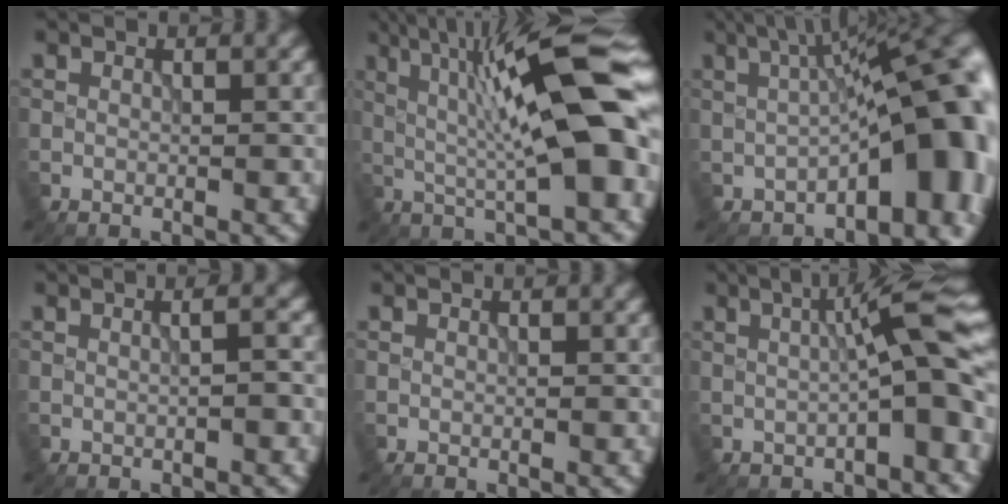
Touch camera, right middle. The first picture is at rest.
{"total": 13.3, "force": [1.6, 2.3, 13.0], "torque": [-0.191, 0.024, 0.014]}
{"total": 14.2, "force": [-1.3, 6.0, 12.8], "torque": [-0.132, 0.015, -0.009]}
{"total": 2.5, "force": [0.4, 1.1, 2.2], "torque": [-0.006, 0.008, -0.007]}
{"total": 0.0}
{"total": 6.3, "force": [0.3, 1.0, 6.3], "torque": [-0.088, 0.018, 0.003]}